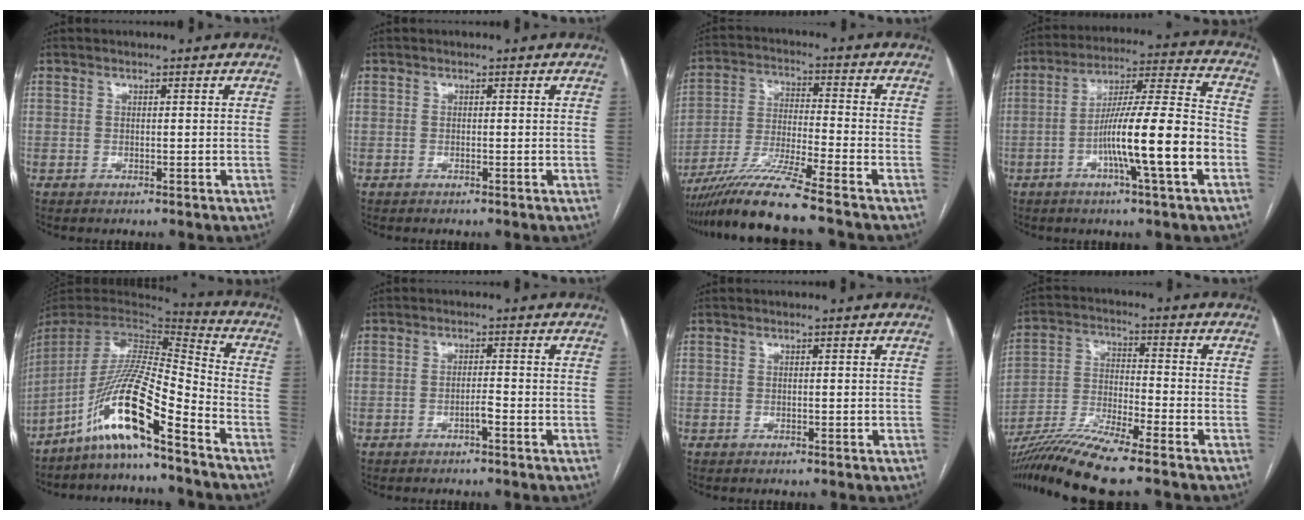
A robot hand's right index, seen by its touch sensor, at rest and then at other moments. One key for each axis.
{"total": 0.0}
{"total": 11.8, "fx": -9.5, "fy": -1.6, "fz": 6.8, "tx": -0.131, "ty": -0.026, "tz": -0.176}
{"total": 15.8, "fx": -4.9, "fy": 0.1, "fz": 15.0, "tx": -0.252, "ty": 0.006, "tz": -0.083}
{"total": 15.0, "fx": -10.2, "fy": 0.7, "fz": 11.0, "tx": -0.213, "ty": 0.005, "tz": -0.189}
{"total": 1.6, "fx": -0.9, "fy": 0.1, "fz": 1.2, "tx": -0.021, "ty": 0.002, "tz": -0.017}
{"total": 0.0}
{"total": 12.6, "fx": -10.3, "fy": -0.6, "fz": 7.3, "tx": -0.137, "ty": -0.023, "tz": -0.187}